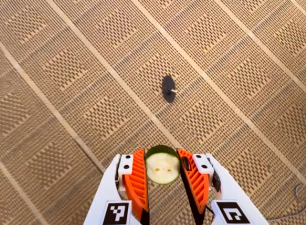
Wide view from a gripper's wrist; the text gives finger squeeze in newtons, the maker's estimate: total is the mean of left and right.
{"total": 8.8, "left": 8.6, "right": 9.0}